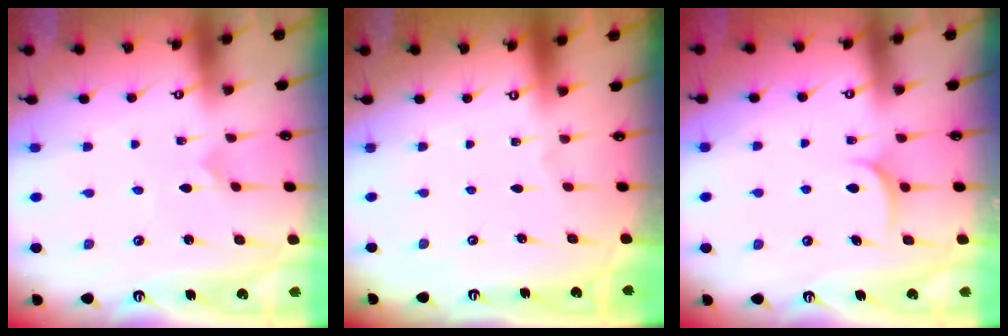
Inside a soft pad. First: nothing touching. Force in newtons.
{"total": 0.0}
{"total": 4.8, "press": 4.8, "slide": 0.1}